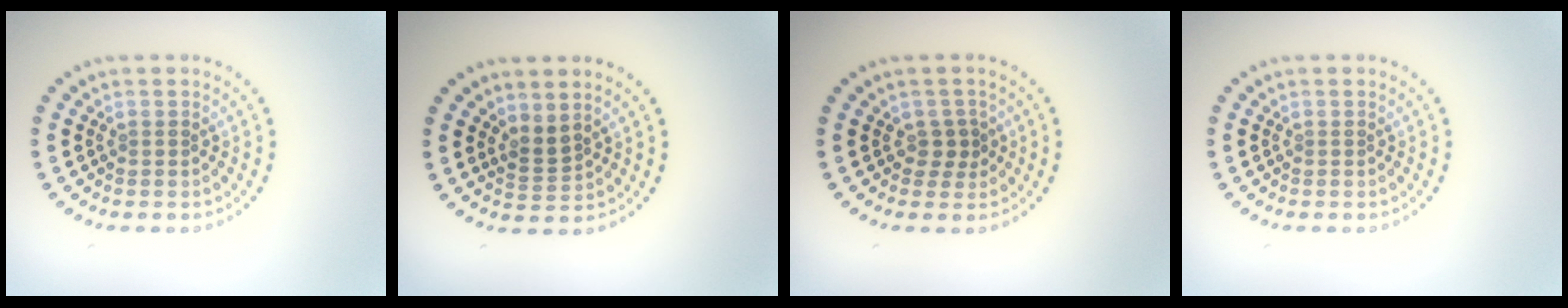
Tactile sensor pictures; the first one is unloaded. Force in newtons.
{"total": 1.9, "press": 1.4, "slide": 1.3}
{"total": 1.6, "press": 1.3, "slide": 0.9}
{"total": 0.0}